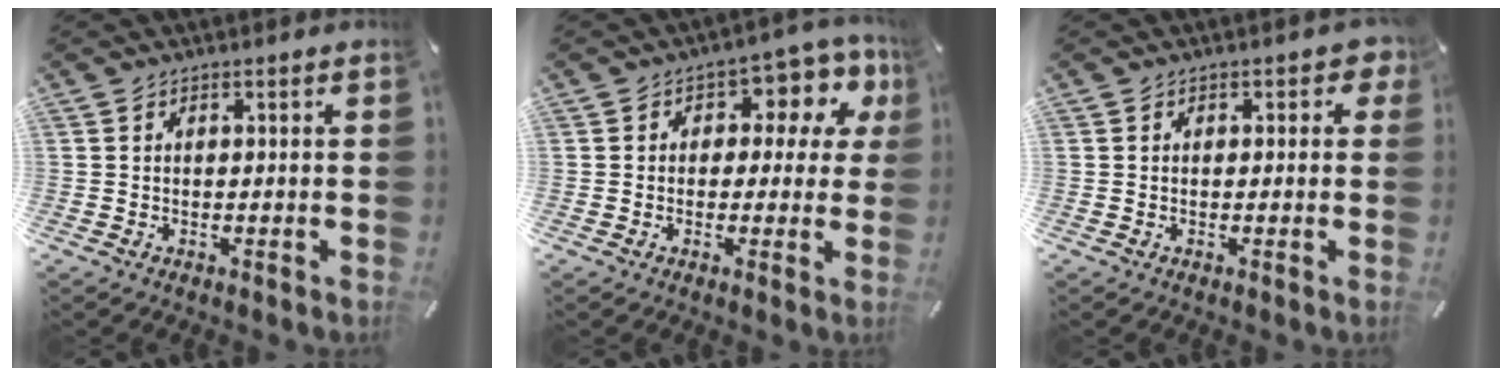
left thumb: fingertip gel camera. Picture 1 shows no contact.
{"total": 9.0, "force": [2.8, 5.8, 6.3], "torque": [-0.072, -0.018, 0.043]}
{"total": 2.1, "force": [0.3, 1.3, 1.5], "torque": [-0.015, 0.001, 0.000]}